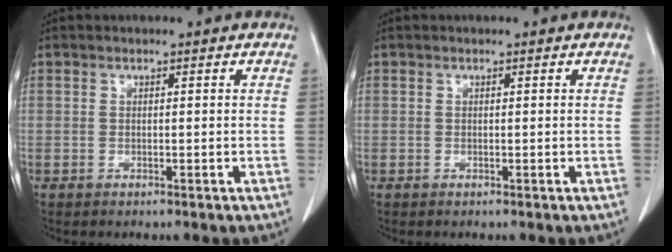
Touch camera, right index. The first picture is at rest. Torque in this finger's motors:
{"motor_torque": [0.06, -0.02, 0.04, 0.00]}